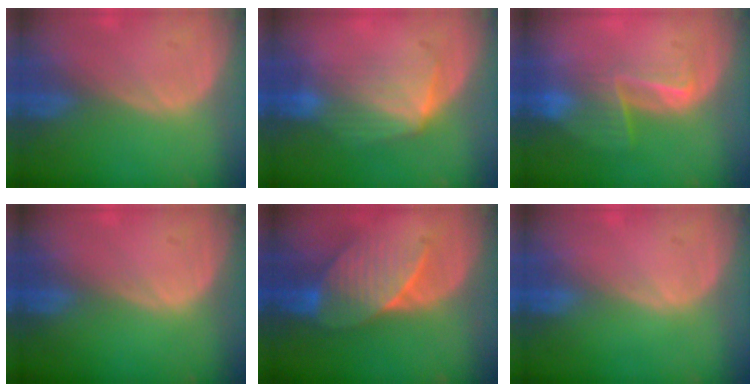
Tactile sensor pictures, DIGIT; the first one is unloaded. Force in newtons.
{"total": 7.1, "press": 6.6, "slide": 2.8}
{"total": 6.6, "press": 5.5, "slide": 3.5}
{"total": 0.0}
{"total": 7.5, "press": 7.4, "slide": 1.4}
{"total": 0.0}